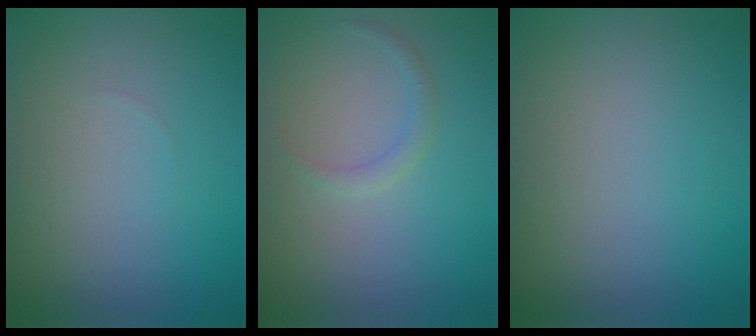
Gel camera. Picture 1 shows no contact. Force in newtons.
{"total": 1.1, "press": 1.1, "slide": 0.0}
{"total": 0.0}